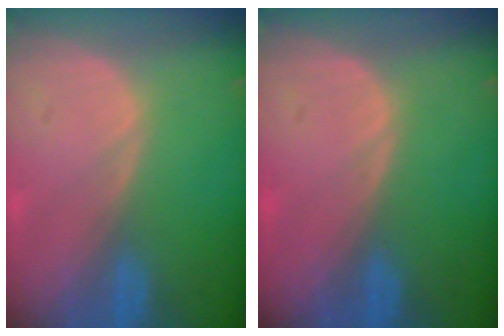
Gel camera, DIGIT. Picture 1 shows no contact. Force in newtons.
{"total": 0.0}